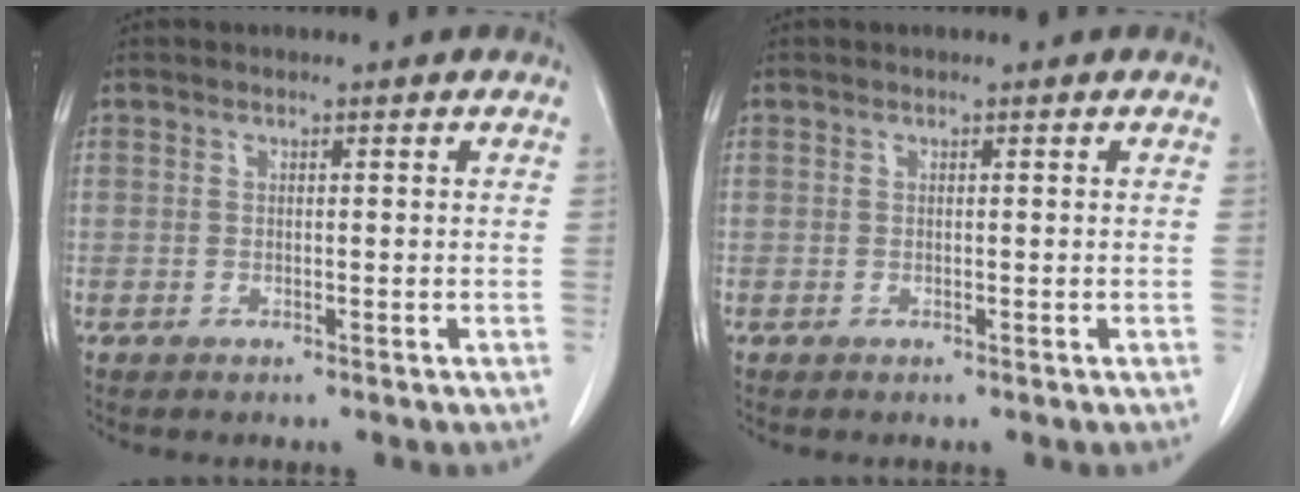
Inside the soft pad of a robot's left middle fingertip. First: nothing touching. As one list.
[{"total": 0.0}]